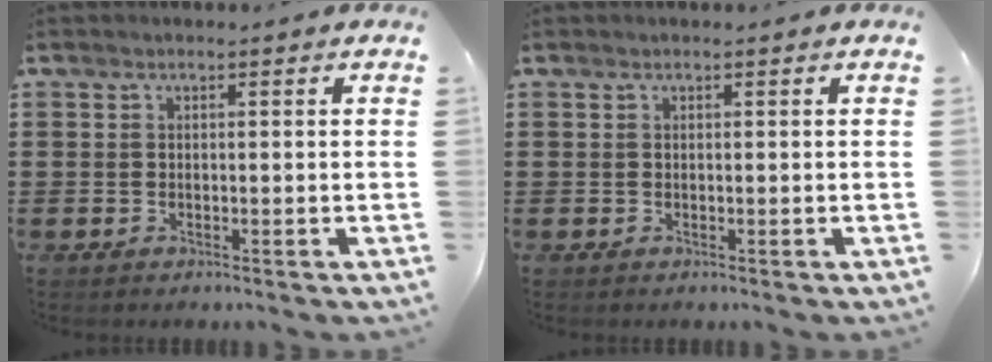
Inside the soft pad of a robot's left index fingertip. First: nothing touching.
{"total": 0.0}